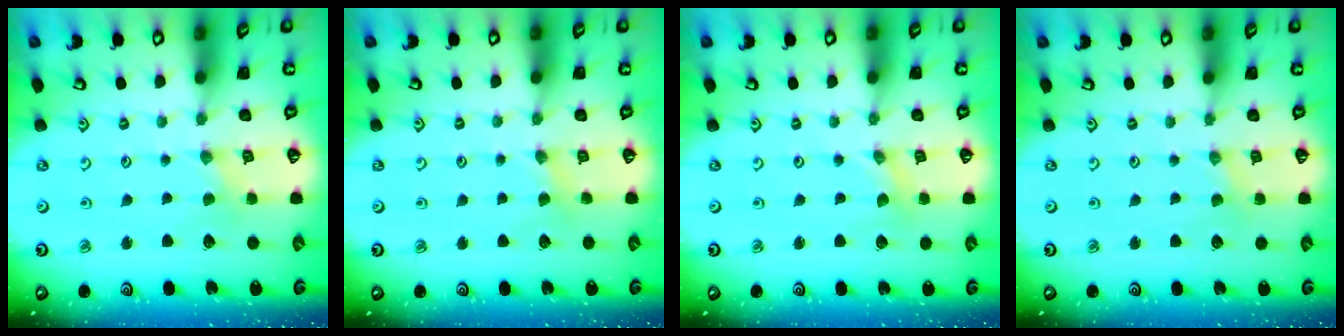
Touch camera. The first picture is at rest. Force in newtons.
{"total": 1.9, "press": 1.9, "slide": 0.4}
{"total": 0.0}
{"total": 0.0}